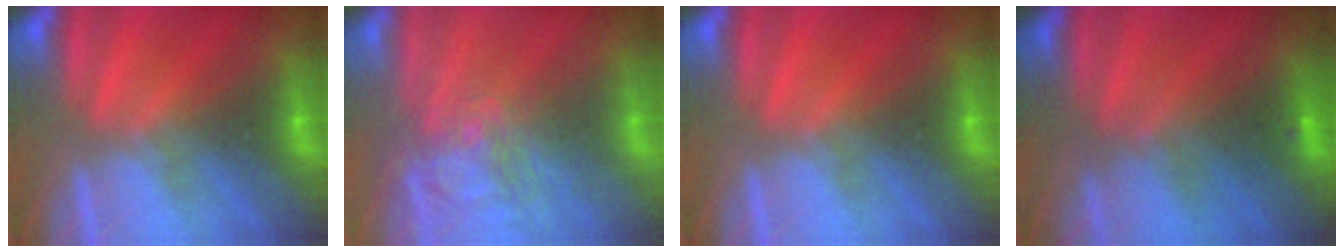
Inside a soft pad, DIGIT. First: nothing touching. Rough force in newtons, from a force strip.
{"total": 3.7}
{"total": 0.0}
{"total": 1.9}